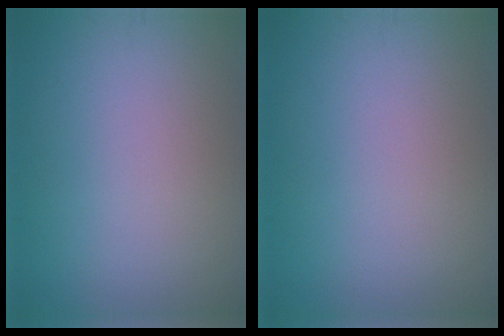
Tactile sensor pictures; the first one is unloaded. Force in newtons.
{"total": 0.0}